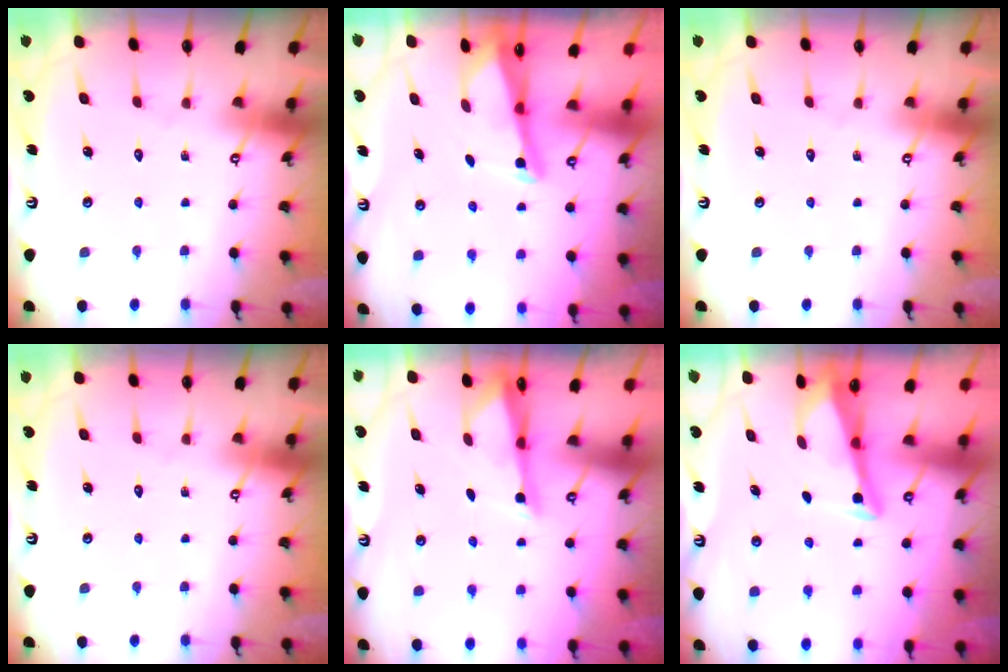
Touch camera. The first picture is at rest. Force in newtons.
{"total": 2.6, "press": 2.6, "slide": 0.2}
{"total": 0.0}
{"total": 0.0}
{"total": 3.0, "press": 2.9, "slide": 0.6}
{"total": 3.4, "press": 3.4, "slide": 0.4}